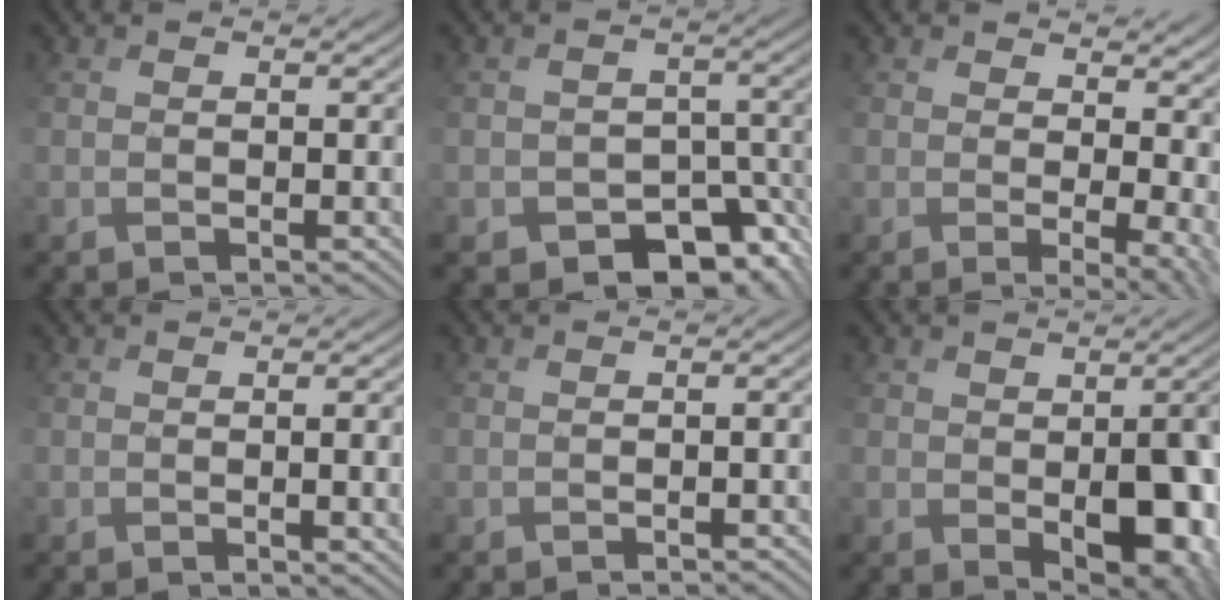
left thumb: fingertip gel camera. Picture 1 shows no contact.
{"total": 9.6, "force": [-6.5, 6.4, 3.0], "torque": [-0.056, -0.010, -0.076]}
{"total": 9.1, "force": [0.1, 4.7, 7.8], "torque": [-0.128, -0.014, 0.025]}
{"total": 6.6, "force": [-0.4, 2.7, 6.0], "torque": [-0.065, -0.003, 0.017]}
{"total": 2.7, "force": [-1.3, 0.6, 2.3], "torque": [-0.012, 0.008, -0.002]}
{"total": 9.7, "force": [-1.3, 6.0, 7.5], "torque": [-0.108, -0.034, 0.005]}